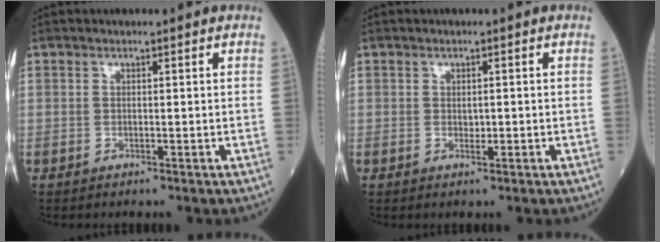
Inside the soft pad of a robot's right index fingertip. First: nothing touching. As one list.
[{"total": 1.0, "force": [-0.1, 0.6, 0.9], "torque": [-0.014, -0.001, 0.000]}]